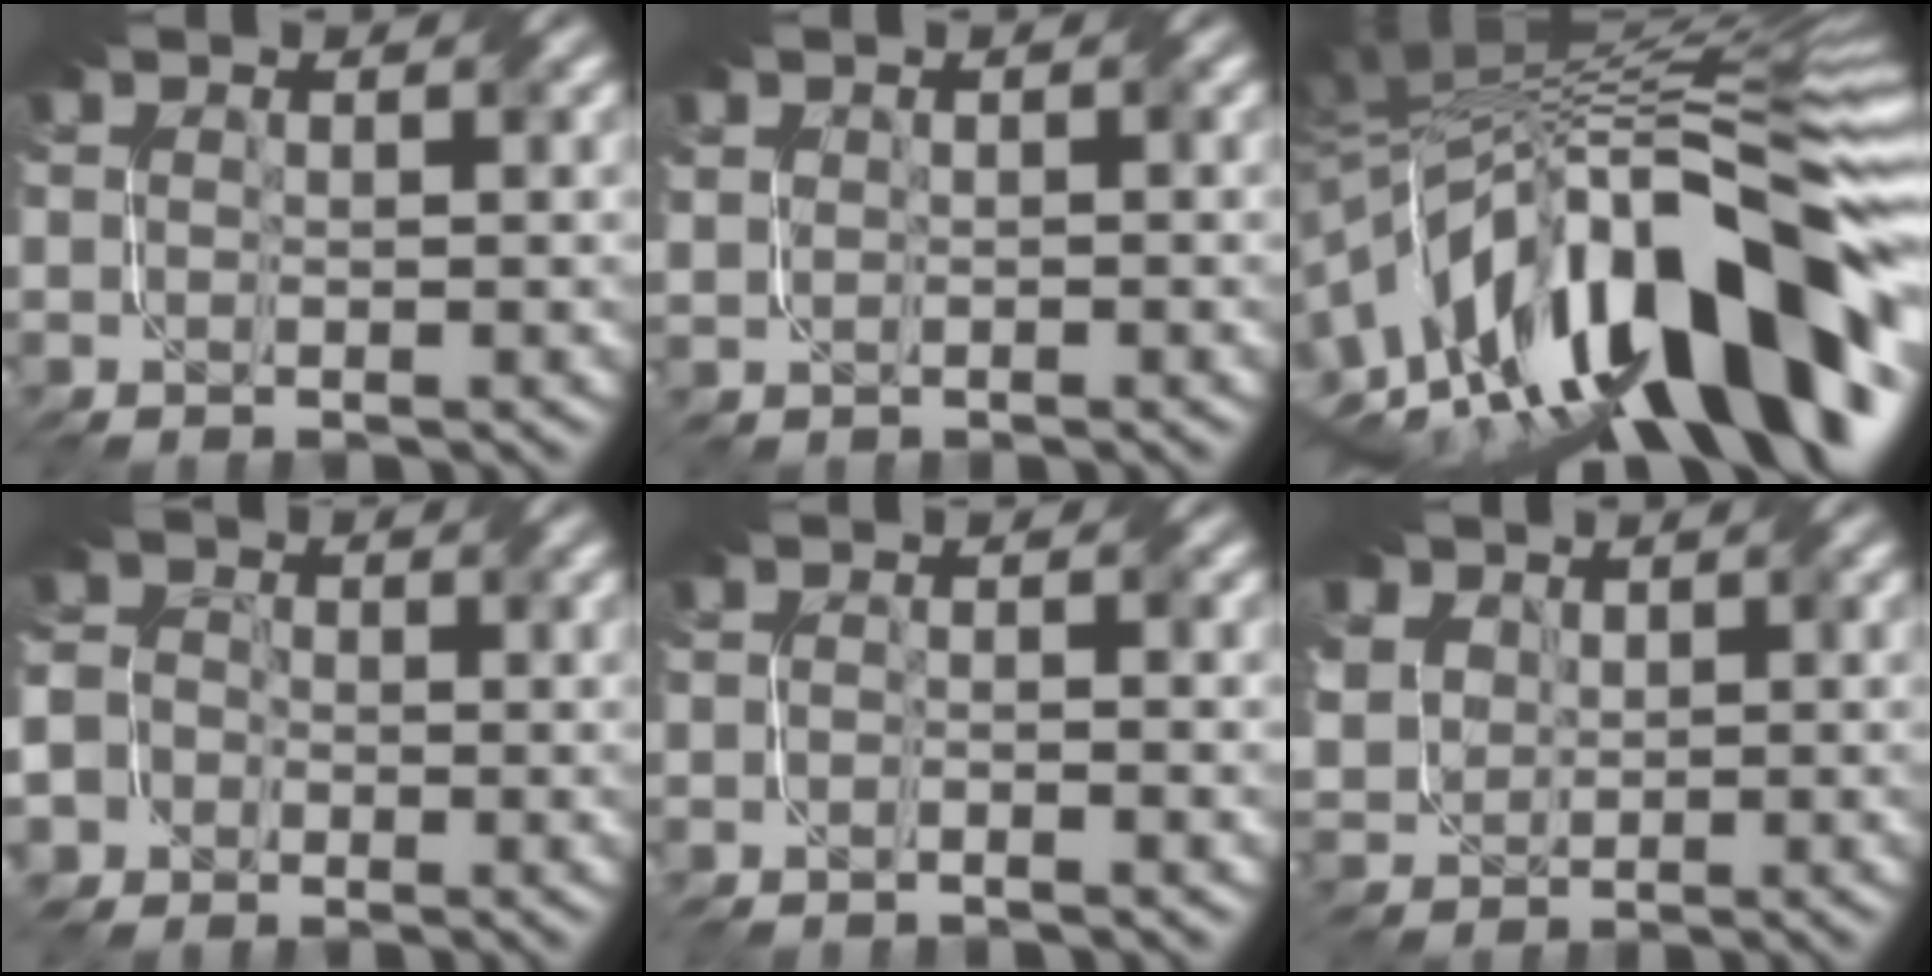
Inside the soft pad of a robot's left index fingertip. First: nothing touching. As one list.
[{"total": 1.1, "force": [0.4, 0.6, -0.8], "torque": [0.008, 0.001, 0.015]}, {"total": 15.7, "force": [-5.0, 6.1, 13.5], "torque": [-0.187, 0.043, -0.106]}, {"total": 5.6, "force": [-2.0, 5.2, 0.7], "torque": [-0.027, 0.011, -0.064]}, {"total": 1.7, "force": [-1.3, 0.5, 0.9], "torque": [-0.008, -0.006, -0.021]}, {"total": 7.1, "force": [3.2, 5.8, 2.7], "torque": [-0.098, 0.022, 0.066]}]